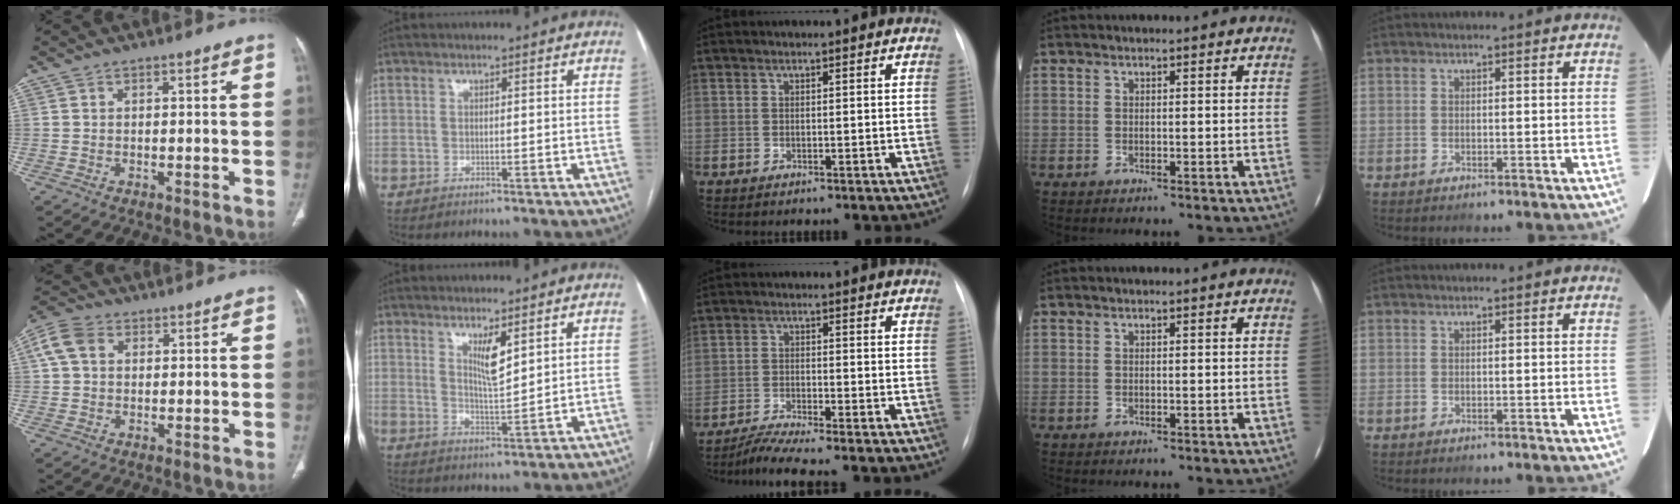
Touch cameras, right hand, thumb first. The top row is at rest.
{"thumb": {"total": 6.5, "force": [1.9, 4.8, 4.0], "torque": [-0.082, 0.019, 0.032]}, "index": {"total": 4.4, "force": [2.5, 0.6, 3.6], "torque": [-0.067, -0.012, 0.050]}, "middle": {"total": 5.0, "force": [-4.4, -1.1, 2.2], "torque": [-0.044, -0.019, -0.082]}}